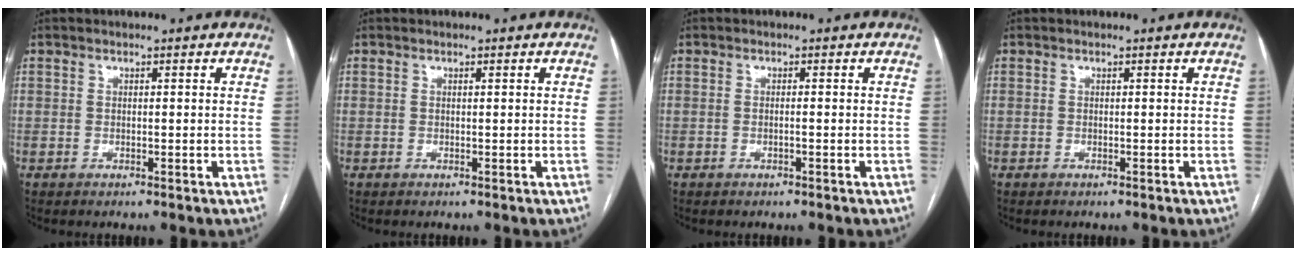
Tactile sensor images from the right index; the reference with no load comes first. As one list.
[{"total": 0.0}, {"total": 0.5, "force": [-0.2, 0.0, 0.5], "torque": [-0.010, 0.001, -0.003]}, {"total": 0.0}]